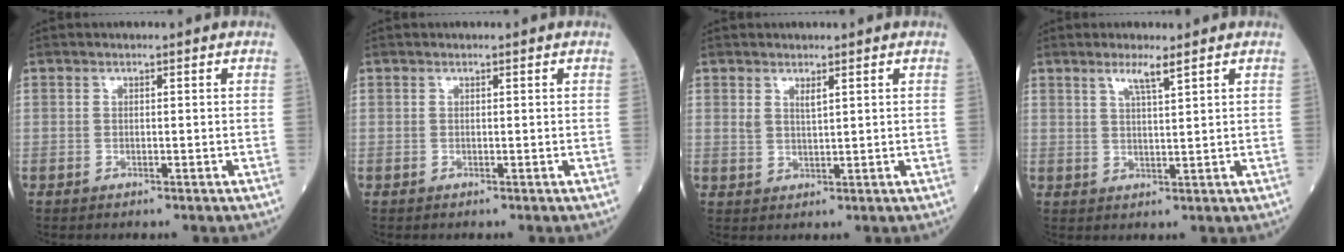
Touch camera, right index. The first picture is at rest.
{"total": 0.0}
{"total": 1.7, "force": [1.2, 0.4, 1.2], "torque": [-0.029, -0.002, 0.028]}
{"total": 3.0, "force": [2.1, -0.2, 2.2], "torque": [-0.046, -0.001, 0.044]}